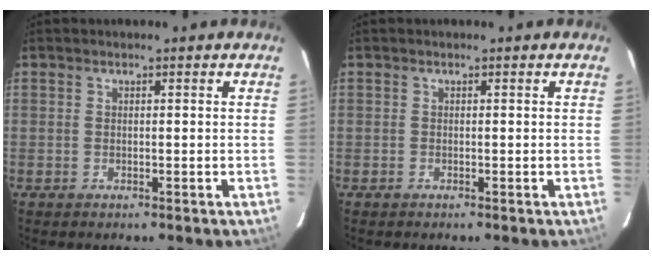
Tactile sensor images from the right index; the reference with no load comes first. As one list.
[{"total": 0.0}]